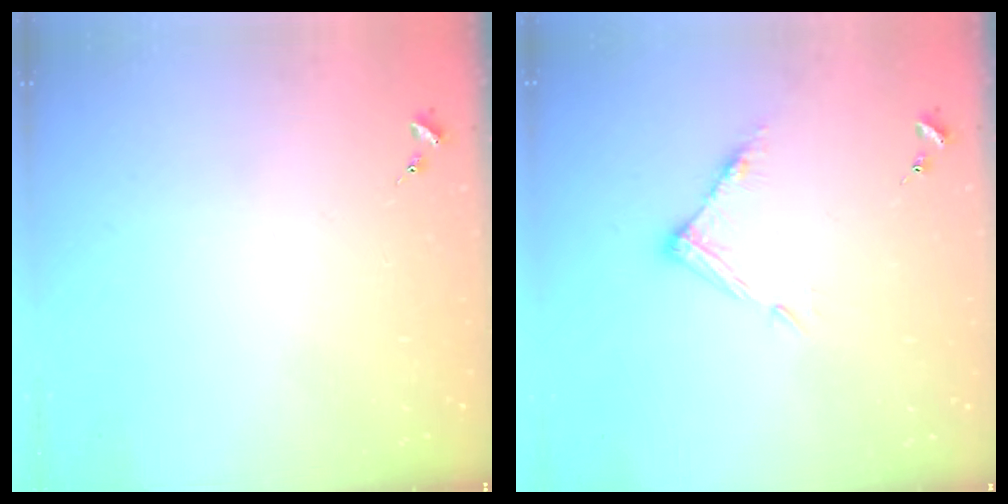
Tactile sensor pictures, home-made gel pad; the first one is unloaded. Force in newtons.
{"total": 8.0, "press": 8.0, "slide": 0.4}